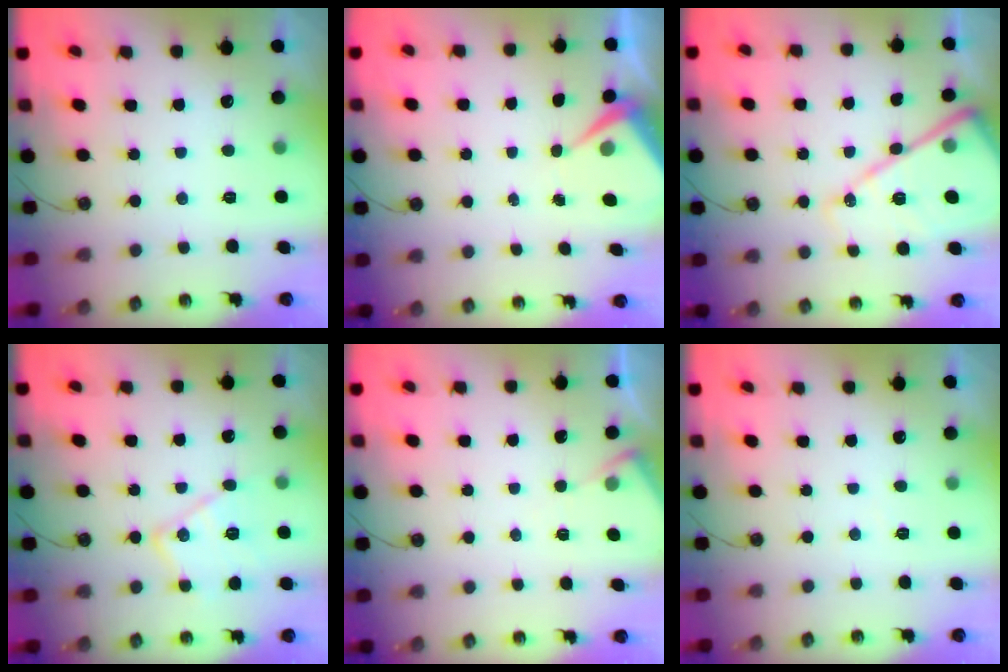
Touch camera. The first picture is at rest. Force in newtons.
{"total": 6.1, "press": 6.0, "slide": 0.9}
{"total": 17.7, "press": 17.6, "slide": 1.9}
{"total": 14.0, "press": 14.0, "slide": 1.1}
{"total": 5.3, "press": 5.2, "slide": 0.5}
{"total": 2.9, "press": 2.9, "slide": 0.5}